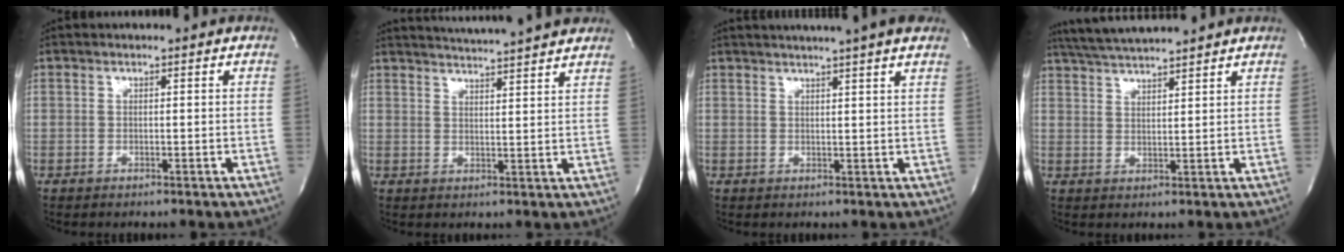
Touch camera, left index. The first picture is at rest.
{"total": 12.9, "force": [11.9, -0.4, 5.0], "torque": [-0.088, 0.005, 0.154]}
{"total": 10.0, "force": [8.4, -0.5, 5.3], "torque": [-0.085, 0.019, 0.092]}
{"total": 8.6, "force": [8.0, -0.6, 3.3], "torque": [-0.064, 0.022, 0.133]}